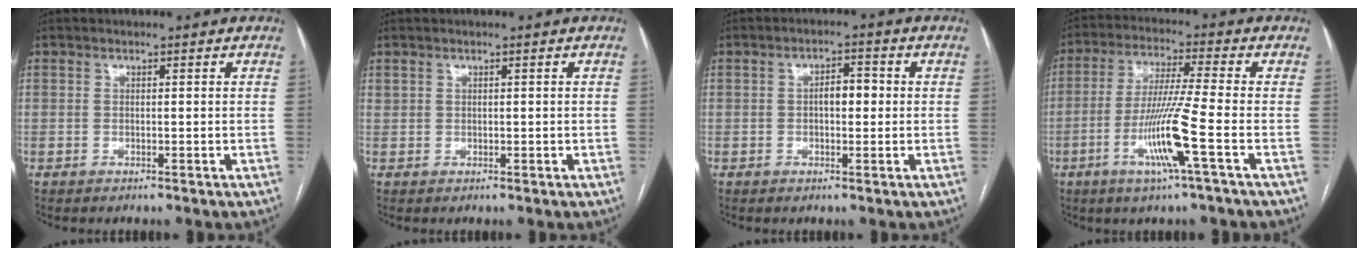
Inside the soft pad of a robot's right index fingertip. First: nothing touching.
{"total": 0.7, "force": [0.3, 0.6, 0.2], "torque": [-0.002, 0.009, 0.009]}
{"total": 3.5, "force": [0.0, 1.6, 3.1], "torque": [-0.049, 0.012, 0.000]}
{"total": 10.6, "force": [-3.9, -1.3, 9.8], "torque": [-0.194, -0.014, -0.078]}